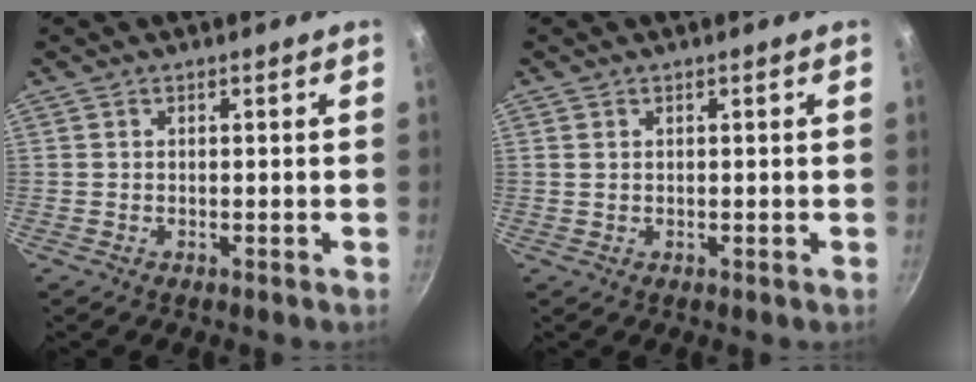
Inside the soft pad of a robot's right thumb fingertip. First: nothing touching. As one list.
[{"total": 0.6, "force": [0.3, 0.5, 0.3], "torque": [-0.005, 0.000, 0.006]}]